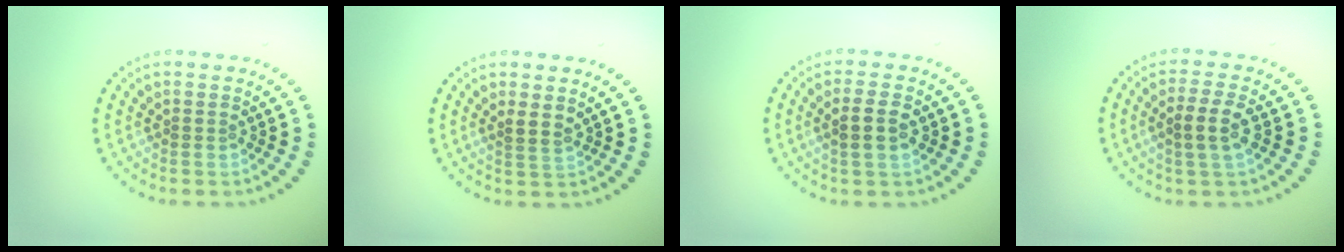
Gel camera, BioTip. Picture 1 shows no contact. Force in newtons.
{"total": 1.2, "press": 0.8, "slide": 0.8}
{"total": 2.6, "press": 2.6, "slide": 0.3}
{"total": 2.9, "press": 2.8, "slide": 0.8}